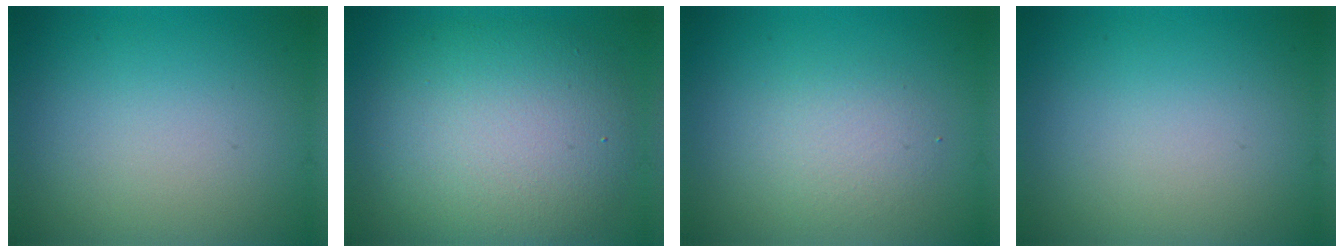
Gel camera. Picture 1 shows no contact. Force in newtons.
{"total": 8.9, "press": 8.9, "slide": 0.3}
{"total": 2.2, "press": 2.2, "slide": 0.2}
{"total": 0.0}